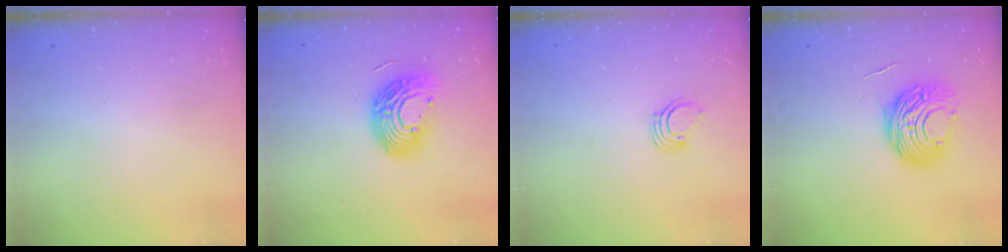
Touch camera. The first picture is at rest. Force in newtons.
{"total": 14.8, "press": 14.8, "slide": 1.0}
{"total": 2.2, "press": 2.2, "slide": 0.2}
{"total": 11.3, "press": 11.3, "slide": 0.9}